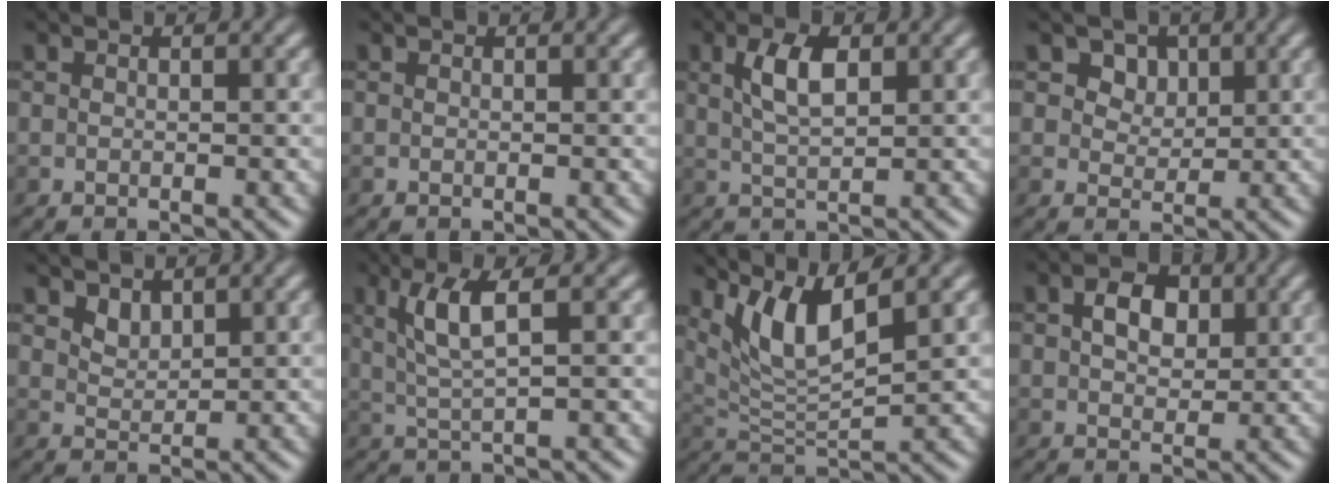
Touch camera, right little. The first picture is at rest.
{"total": 0.0}
{"total": 3.3, "force": [1.1, 1.4, 2.8], "torque": [-0.057, 0.006, 0.021]}
{"total": 3.2, "force": [1.7, 2.3, 1.4], "torque": [-0.032, -0.010, 0.037]}
{"total": 1.3, "force": [1.0, 0.6, 0.4], "torque": [-0.008, -0.003, 0.025]}
{"total": 3.8, "force": [1.1, 0.7, 3.5], "torque": [-0.073, 0.001, 0.024]}
{"total": 5.1, "force": [2.9, 1.0, 4.1], "torque": [-0.082, -0.003, 0.060]}
{"total": 3.3, "force": [0.9, 2.3, 2.2], "torque": [-0.043, 0.006, 0.013]}